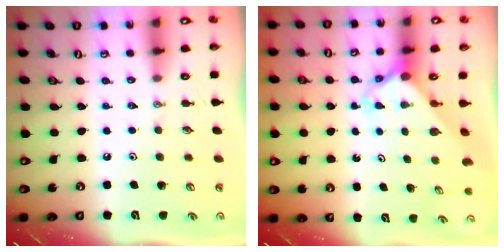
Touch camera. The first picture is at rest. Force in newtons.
{"total": 2.6, "press": 2.6, "slide": 0.1}